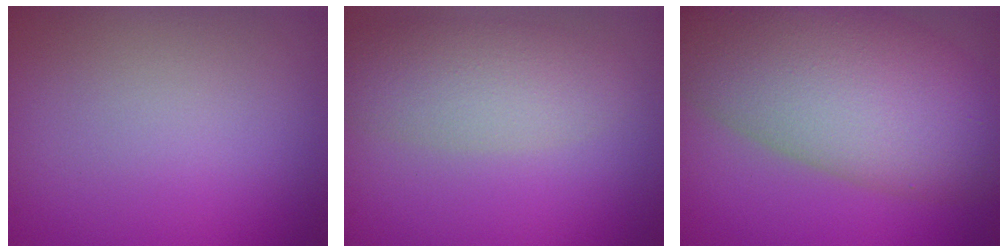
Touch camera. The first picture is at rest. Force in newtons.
{"total": 4.1, "press": 4.1, "slide": 0.2}
{"total": 13.1, "press": 13.1, "slide": 1.0}